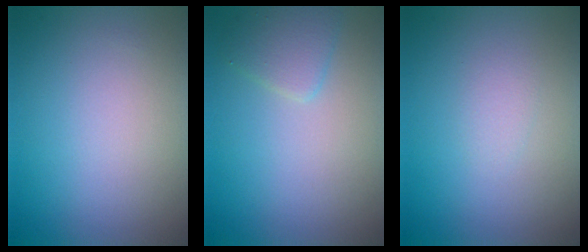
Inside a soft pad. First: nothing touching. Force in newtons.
{"total": 2.0, "press": 2.0, "slide": 0.1}
{"total": 0.8, "press": 0.8, "slide": 0.0}